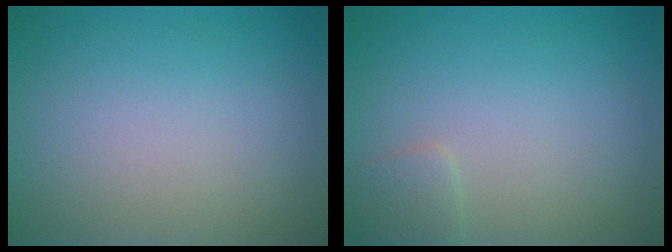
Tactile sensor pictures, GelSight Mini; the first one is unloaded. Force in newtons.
{"total": 1.3, "press": 1.3, "slide": 0.1}